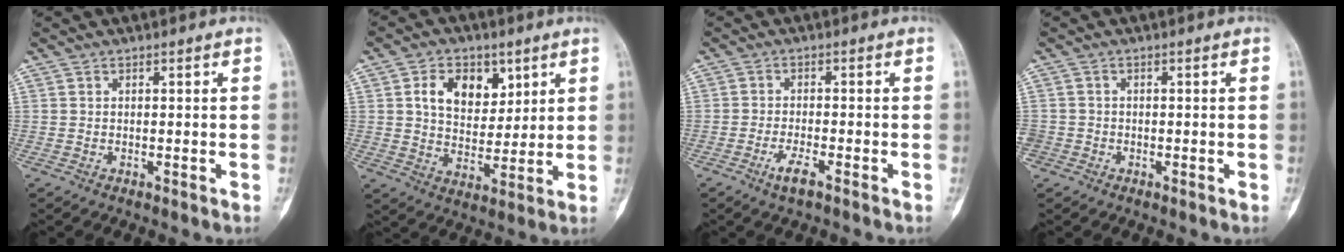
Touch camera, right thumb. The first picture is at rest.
{"total": 10.6, "force": [4.2, 7.3, 6.4], "torque": [-0.066, -0.019, 0.075]}
{"total": 3.4, "force": [-2.0, 0.7, 2.7], "torque": [-0.058, 0.005, -0.040]}
{"total": 2.2, "force": [-1.0, 2.0, 0.3], "torque": [0.000, 0.008, -0.022]}